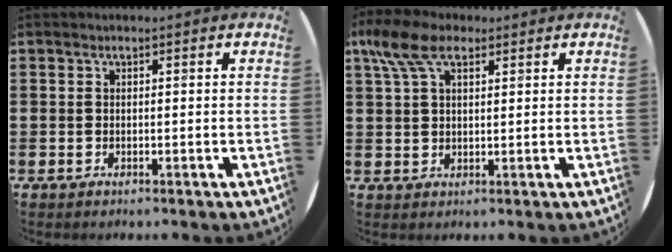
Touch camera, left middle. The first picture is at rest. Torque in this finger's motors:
{"motor_torque": [1.31, -0.84, 0.55, 0.21]}